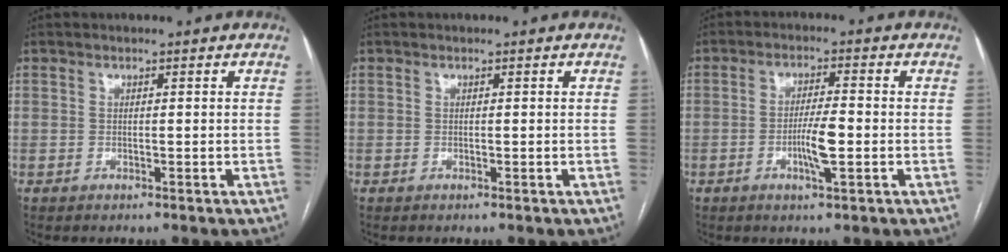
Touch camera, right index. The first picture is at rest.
{"total": 0.0}
{"total": 5.3, "force": [-1.5, 0.4, 5.0], "torque": [-0.096, -0.005, -0.026]}